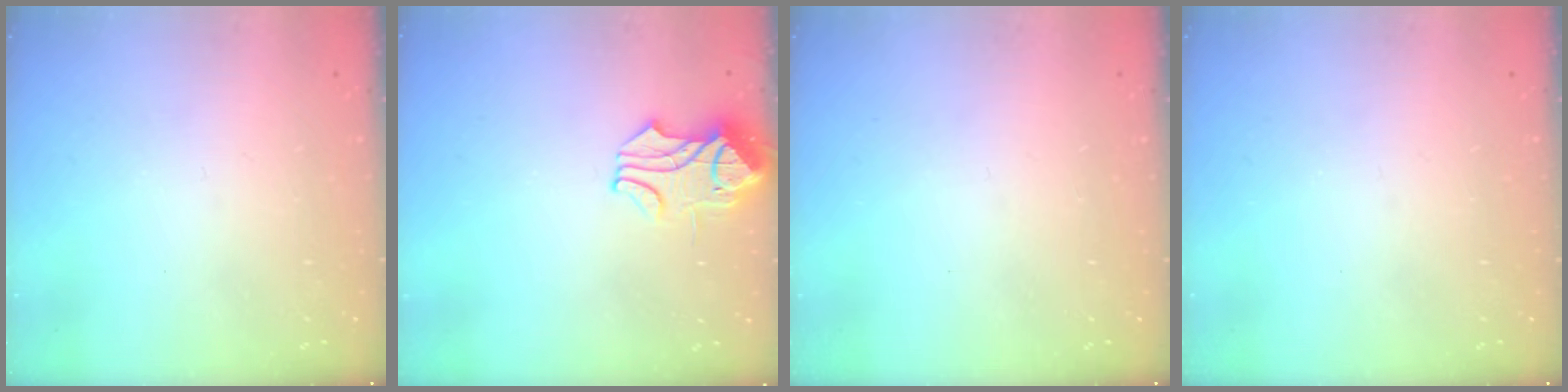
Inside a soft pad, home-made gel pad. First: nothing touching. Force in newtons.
{"total": 1.5, "press": 1.1, "slide": 1.0}
{"total": 0.0}
{"total": 0.0}